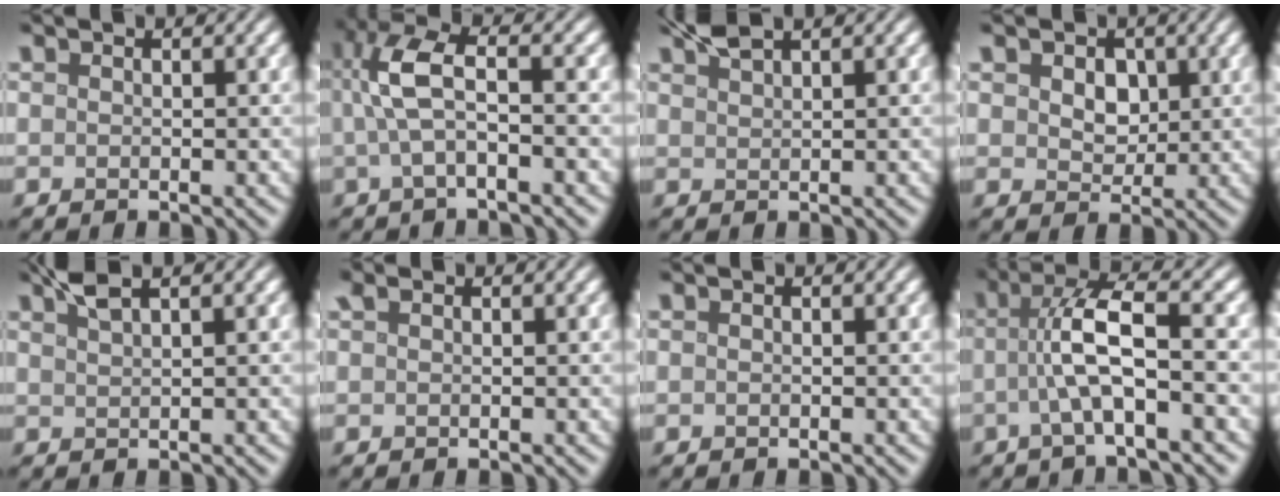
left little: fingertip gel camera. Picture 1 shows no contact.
{"total": 4.9, "force": [0.2, 1.5, 4.7], "torque": [-0.101, 0.016, -0.004]}
{"total": 2.4, "force": [1.9, 0.4, 1.4], "torque": [-0.022, 0.010, 0.038]}
{"total": 3.6, "force": [1.1, 2.6, 2.2], "torque": [-0.046, 0.005, 0.010]}
{"total": 2.6, "force": [1.9, 0.5, 1.8], "torque": [-0.027, 0.012, 0.037]}
{"total": 0.7, "force": [0.4, 0.2, 0.5], "torque": [-0.010, 0.004, 0.007]}
{"total": 0.0}
{"total": 5.5, "force": [-0.8, 0.9, 5.4], "torque": [-0.104, 0.018, -0.022]}